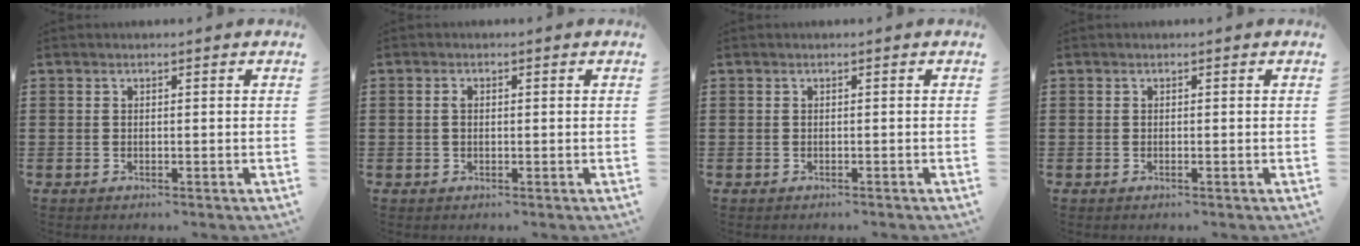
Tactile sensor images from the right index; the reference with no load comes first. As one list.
[{"total": 1.2, "force": [0.1, 0.6, 1.0], "torque": [-0.023, 0.004, 0.000]}, {"total": 0.0}, {"total": 0.0}]